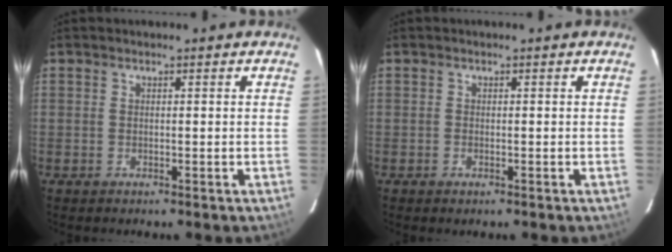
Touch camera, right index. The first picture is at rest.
{"total": 0.6, "force": [-0.4, 0.4, 0.3], "torque": [-0.005, -0.001, -0.008]}